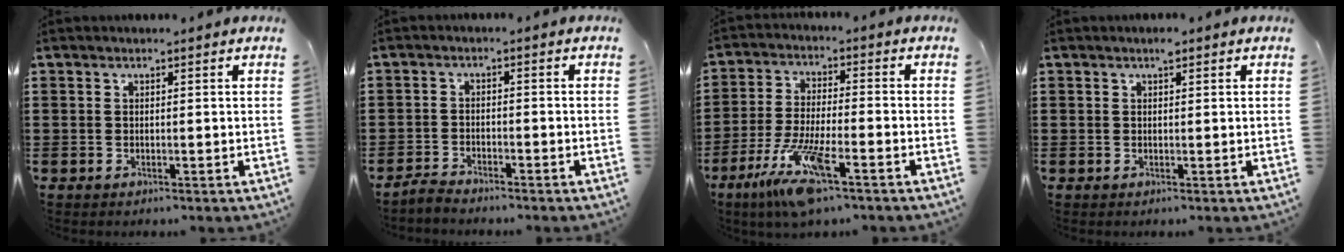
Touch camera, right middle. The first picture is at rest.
{"total": 2.1, "force": [-2.0, 0.0, 0.4], "torque": [-0.018, -0.001, -0.043]}
{"total": 10.1, "force": [-6.2, 1.5, 7.8], "torque": [-0.166, -0.012, -0.119]}
{"total": 1.2, "force": [0.8, 0.6, 0.7], "torque": [-0.007, 0.002, 0.012]}